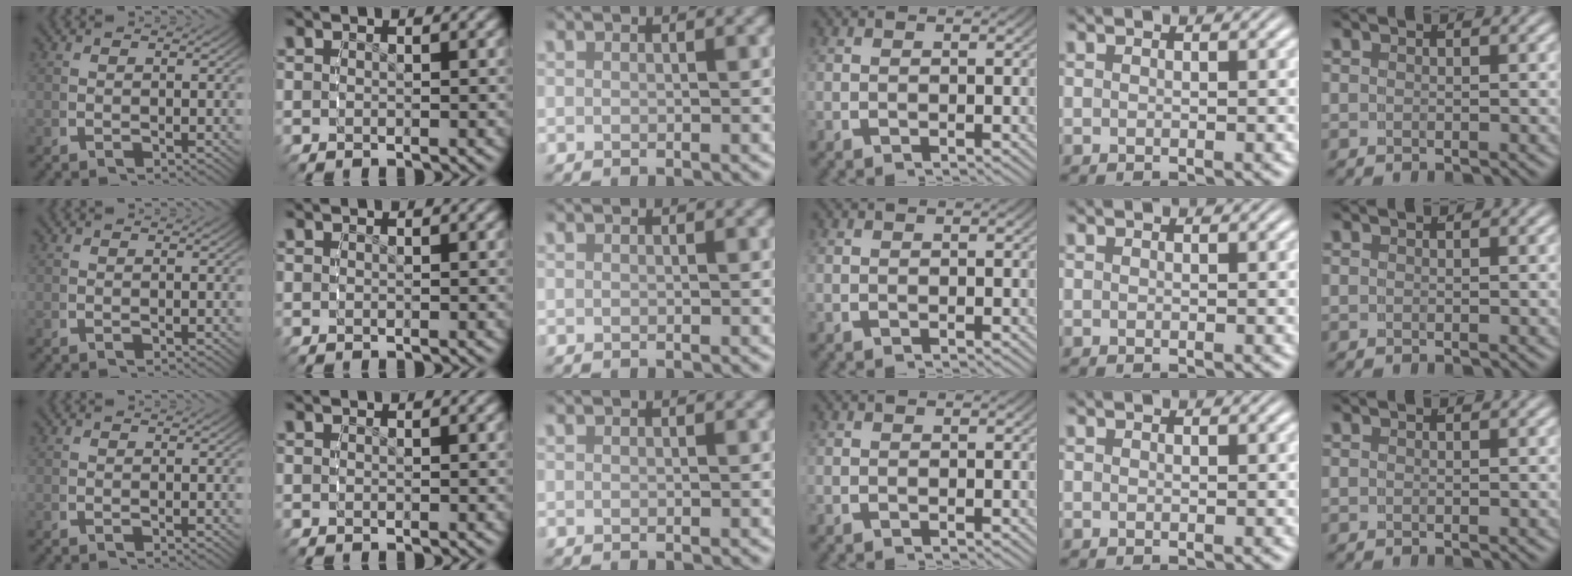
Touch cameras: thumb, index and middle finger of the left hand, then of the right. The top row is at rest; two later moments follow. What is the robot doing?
{"motion": "reach", "object": "pen bag"}